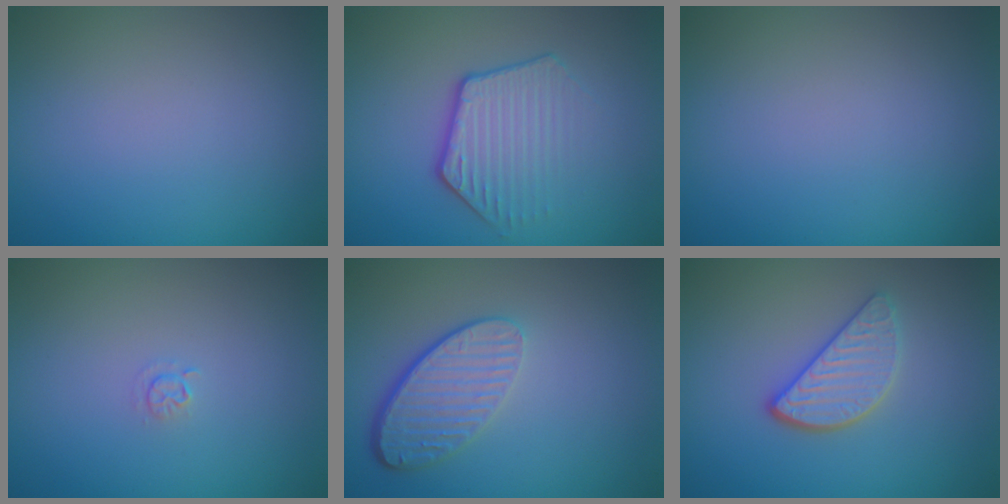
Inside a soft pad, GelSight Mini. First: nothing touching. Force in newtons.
{"total": 3.7, "press": 3.1, "slide": 2.1}
{"total": 0.0}
{"total": 0.7, "press": 0.3, "slide": 0.6}
{"total": 4.6, "press": 3.4, "slide": 3.1}
{"total": 3.2, "press": 2.8, "slide": 1.5}